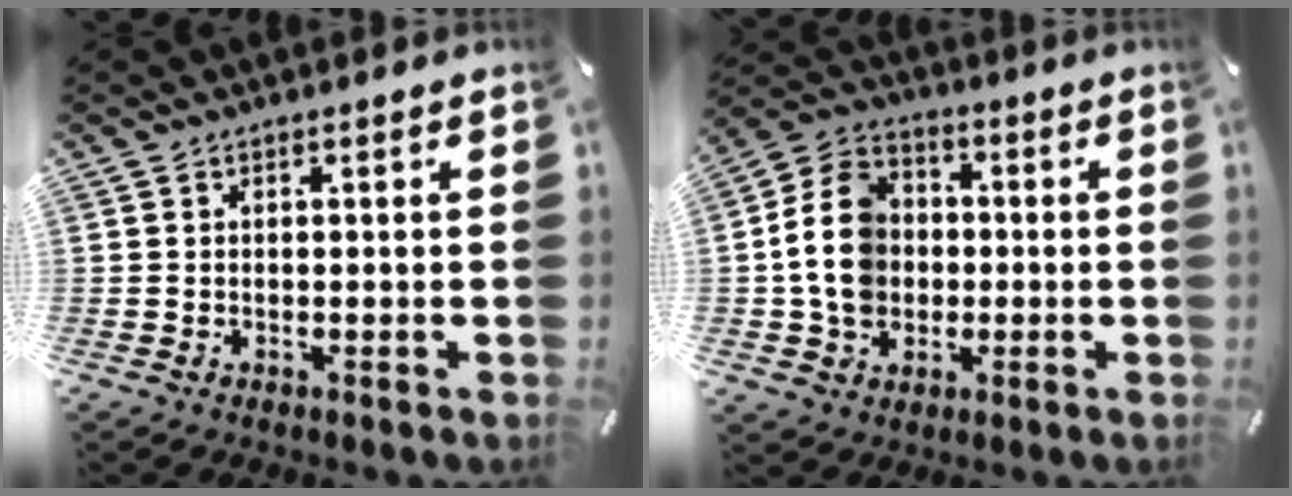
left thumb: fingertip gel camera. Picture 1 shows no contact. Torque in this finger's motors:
{"motor_torque": [1.79, 2.23, 0.78, -0.45, 0.44]}